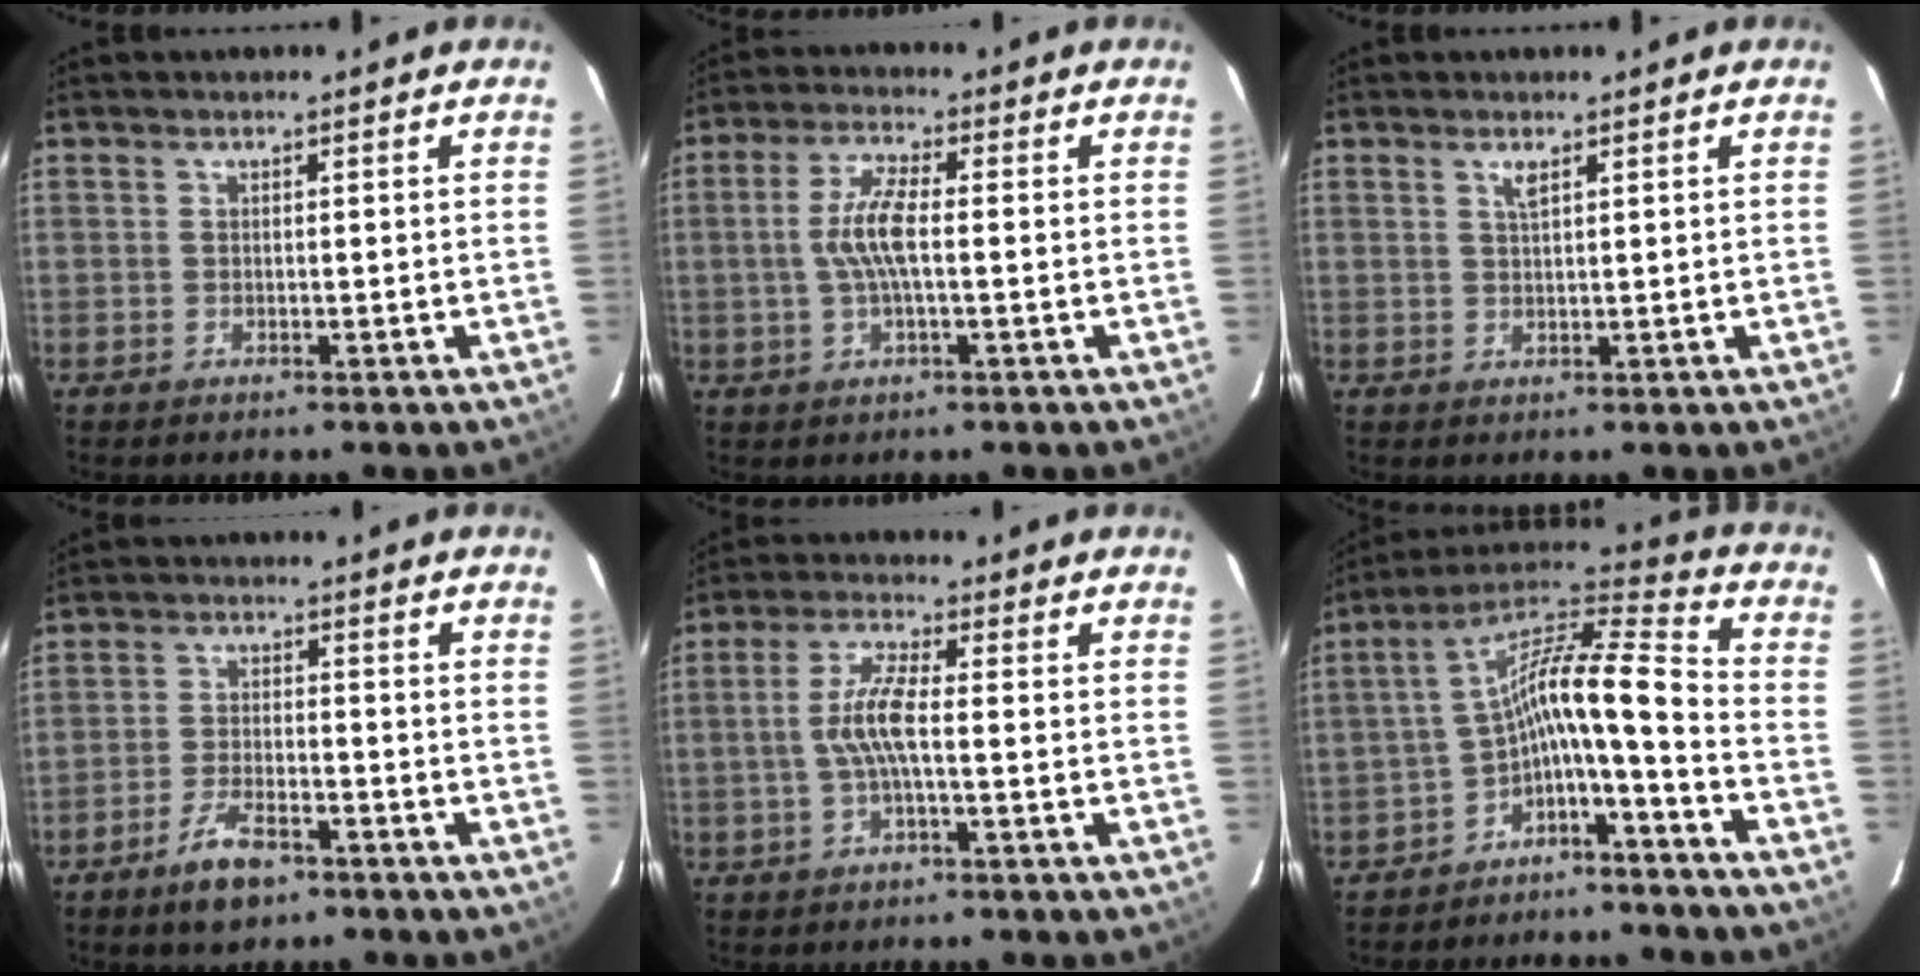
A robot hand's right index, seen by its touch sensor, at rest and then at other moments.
{"total": 7.1, "force": [-0.2, 1.8, 6.8], "torque": [-0.136, 0.006, -0.004]}
{"total": 1.6, "force": [0.9, 0.4, 1.2], "torque": [-0.023, 0.001, 0.016]}
{"total": 7.1, "force": [-4.8, 2.8, 4.5], "torque": [-0.104, -0.005, -0.085]}
{"total": 6.7, "force": [-0.8, 1.2, 6.5], "torque": [-0.133, 0.006, -0.016]}
{"total": 12.1, "force": [-5.4, 1.8, 10.6], "torque": [-0.199, 0.024, -0.101]}